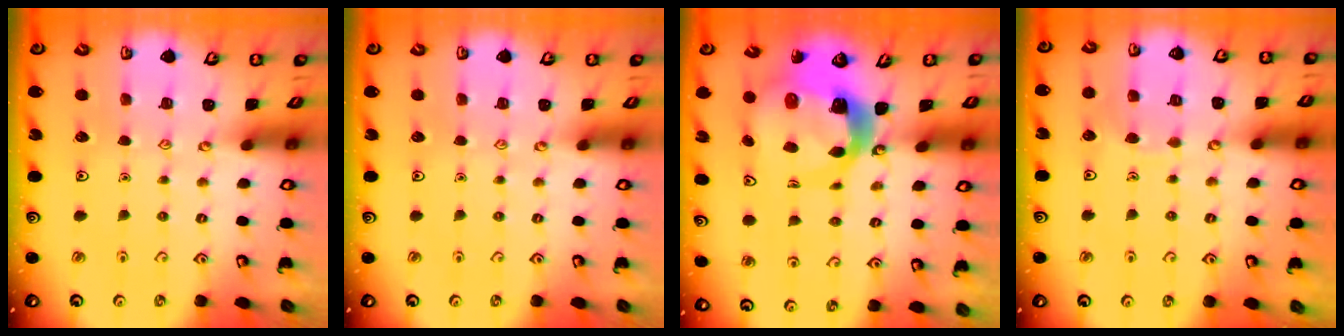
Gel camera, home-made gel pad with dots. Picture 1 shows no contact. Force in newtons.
{"total": 0.0}
{"total": 8.7, "press": 8.5, "slide": 1.4}
{"total": 4.9, "press": 4.8, "slide": 0.6}